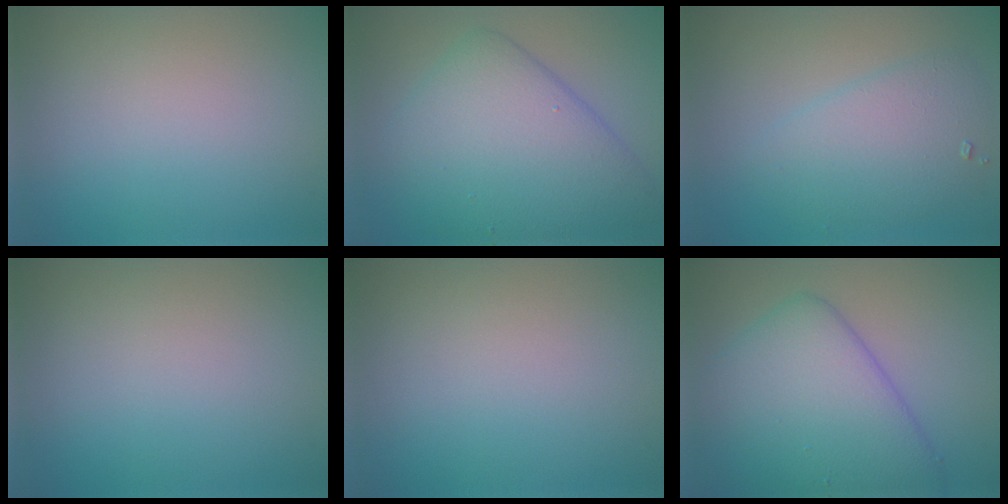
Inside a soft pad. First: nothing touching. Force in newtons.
{"total": 8.5, "press": 8.5, "slide": 0.4}
{"total": 3.8, "press": 3.8, "slide": 0.1}
{"total": 0.0}
{"total": 0.0}
{"total": 8.3, "press": 8.3, "slide": 0.3}